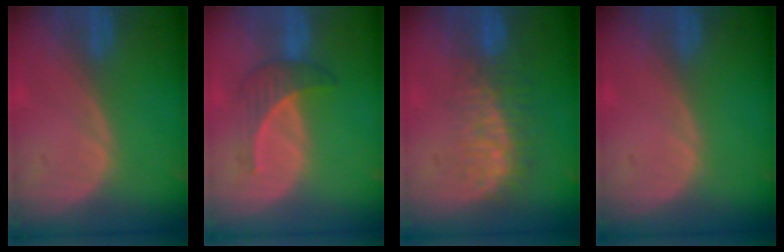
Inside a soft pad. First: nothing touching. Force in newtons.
{"total": 4.1, "press": 4.0, "slide": 0.8}
{"total": 8.3, "press": 7.4, "slide": 3.7}
{"total": 0.0}